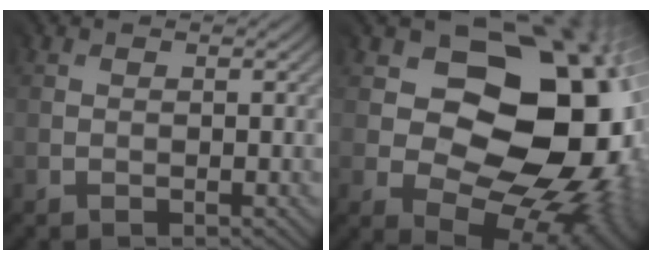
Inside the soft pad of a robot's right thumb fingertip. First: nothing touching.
{"total": 18.2, "force": [0.3, 13.5, 12.2], "torque": [-0.131, -0.021, 0.021]}